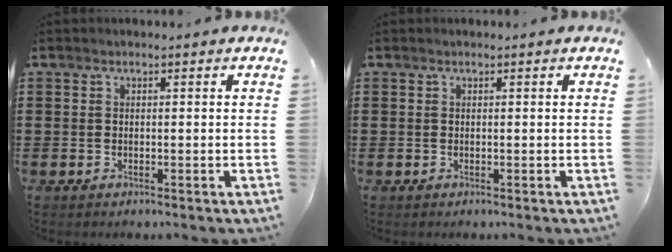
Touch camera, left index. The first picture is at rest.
{"total": 0.0}